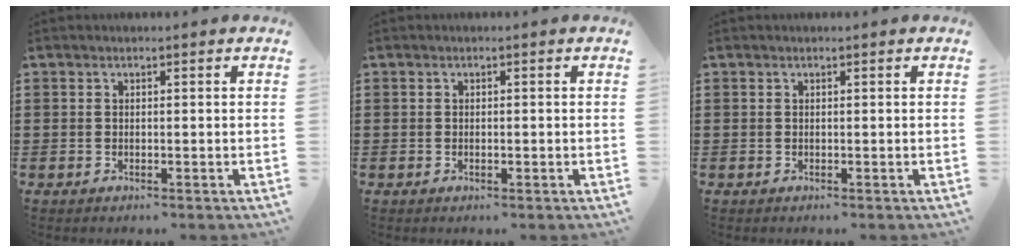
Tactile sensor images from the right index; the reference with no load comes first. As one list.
[{"total": 0.5, "force": [-0.1, 0.2, 0.5], "torque": [-0.011, -0.002, -0.001]}, {"total": 0.0}]